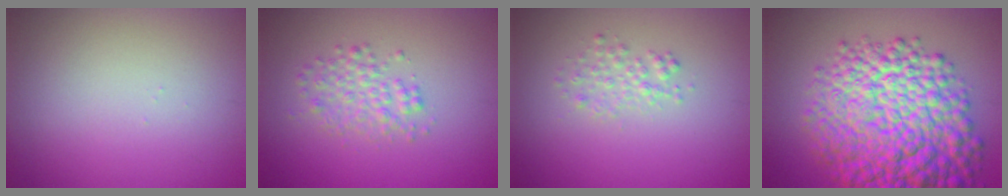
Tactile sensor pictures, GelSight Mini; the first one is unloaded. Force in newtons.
{"total": 2.5, "press": 2.5, "slide": 0.0}
{"total": 1.6, "press": 1.6, "slide": 0.1}
{"total": 14.3, "press": 14.3, "slide": 0.5}